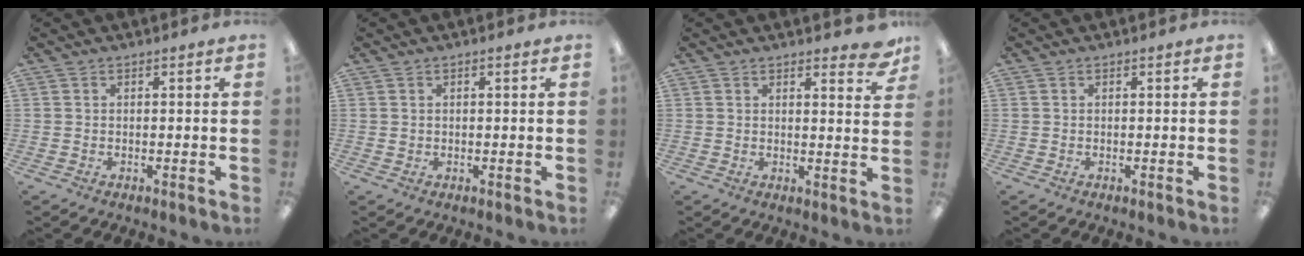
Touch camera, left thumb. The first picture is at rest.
{"total": 0.6, "force": [0.3, 0.4, 0.4], "torque": [-0.009, 0.005, 0.003]}
{"total": 4.4, "force": [3.5, 1.2, 2.4], "torque": [-0.016, -0.024, 0.056]}
{"total": 0.0}